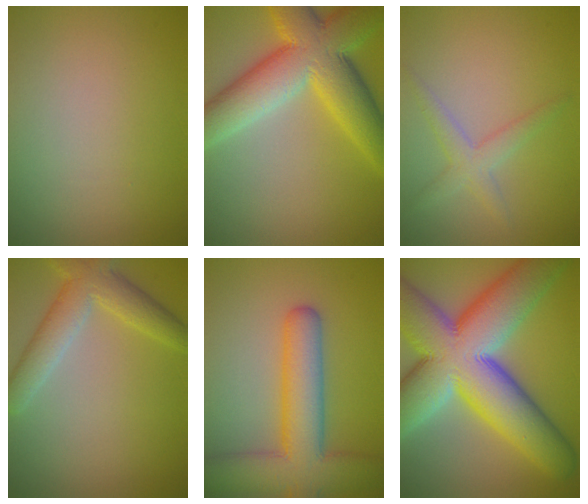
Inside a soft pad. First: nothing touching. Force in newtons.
{"total": 11.6, "press": 11.6, "slide": 0.3}
{"total": 2.4, "press": 2.4, "slide": 0.1}
{"total": 4.9, "press": 4.9, "slide": 0.3}
{"total": 9.0, "press": 9.0, "slide": 0.4}
{"total": 18.1, "press": 18.1, "slide": 0.9}